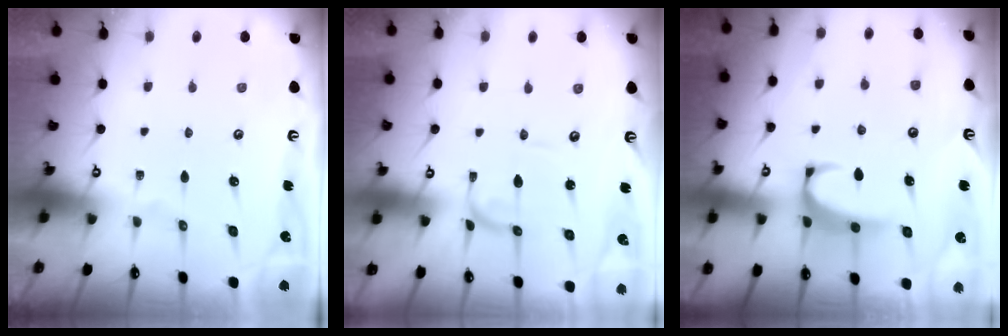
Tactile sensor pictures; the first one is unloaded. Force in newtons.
{"total": 1.3, "press": 1.3, "slide": 0.1}
{"total": 2.4, "press": 2.3, "slide": 0.7}